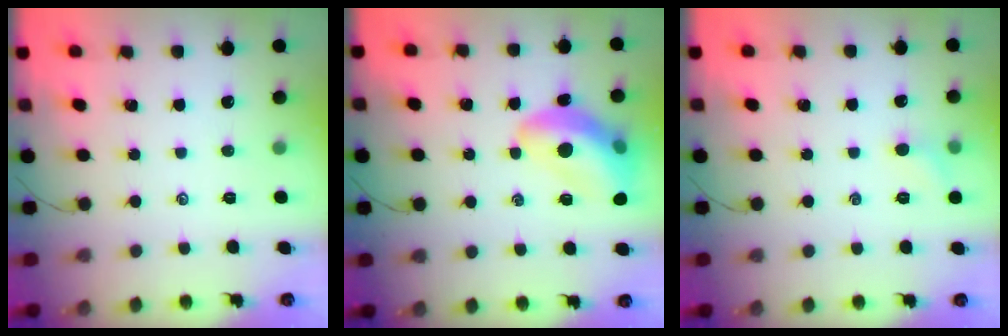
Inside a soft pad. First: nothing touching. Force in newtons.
{"total": 15.1, "press": 14.8, "slide": 2.9}
{"total": 4.5, "press": 4.3, "slide": 1.5}